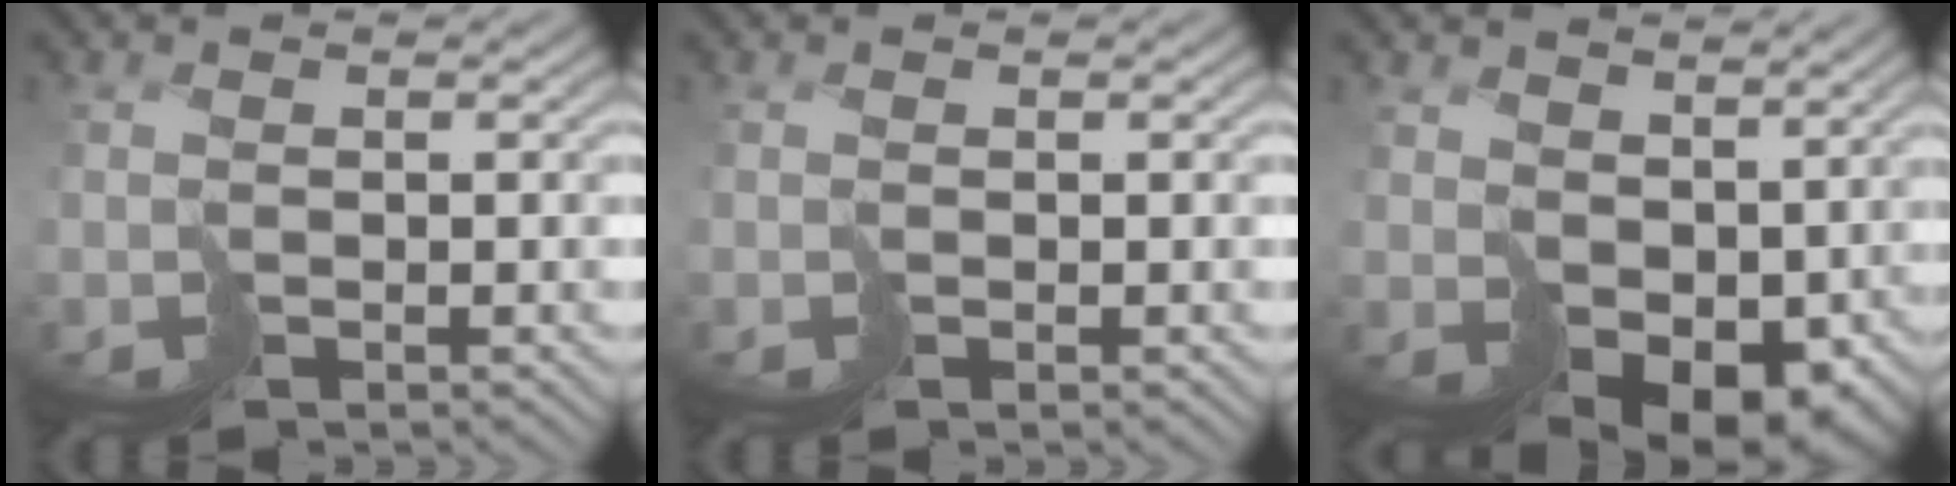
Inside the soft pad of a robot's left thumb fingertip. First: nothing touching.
{"total": 0.0}
{"total": 10.9, "force": [2.1, 7.7, 7.4], "torque": [-0.144, -0.037, 0.077]}